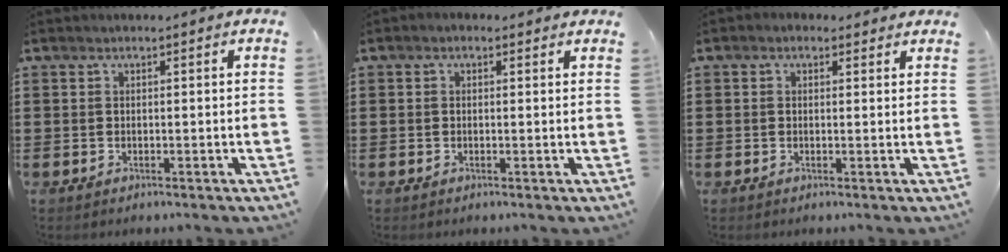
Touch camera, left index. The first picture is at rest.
{"total": 0.8, "force": [0.0, 0.6, 0.5], "torque": [-0.011, 0.005, -0.001]}
{"total": 1.2, "force": [0.7, 0.8, 0.4], "torque": [-0.011, 0.007, 0.013]}